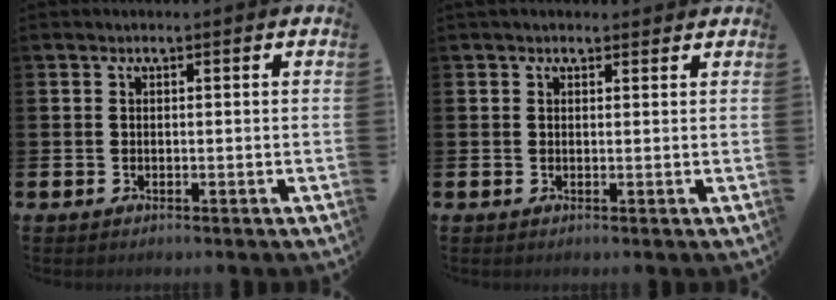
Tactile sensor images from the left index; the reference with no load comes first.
{"total": 1.1, "force": [0.9, 0.5, 0.3], "torque": [0.005, 0.002, 0.014]}